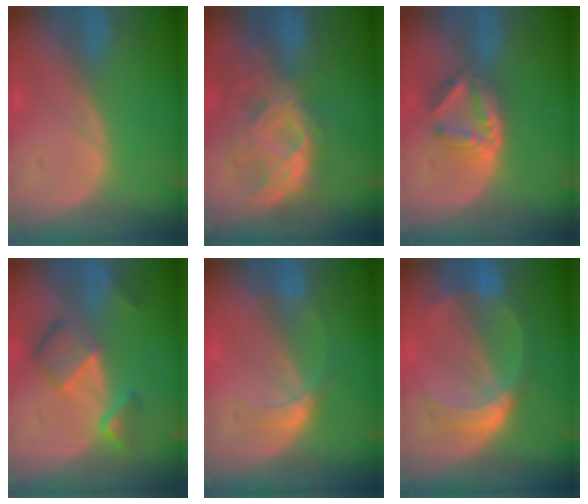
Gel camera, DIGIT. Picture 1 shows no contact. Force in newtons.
{"total": 10.5, "press": 9.2, "slide": 5.0}
{"total": 6.1, "press": 5.2, "slide": 3.0}
{"total": 7.6, "press": 6.6, "slide": 3.8}
{"total": 3.3, "press": 3.3, "slide": 0.2}
{"total": 7.1, "press": 7.1, "slide": 0.4}